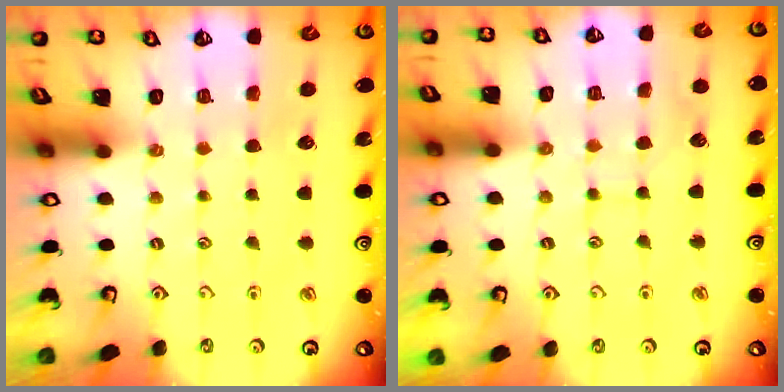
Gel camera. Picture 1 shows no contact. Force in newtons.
{"total": 5.8, "press": 5.8, "slide": 0.4}